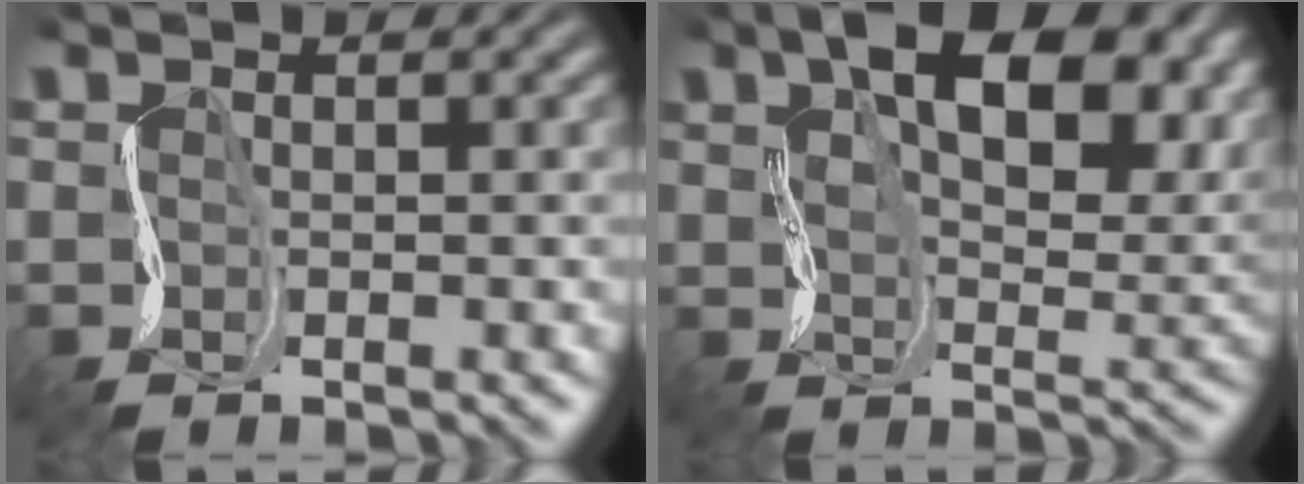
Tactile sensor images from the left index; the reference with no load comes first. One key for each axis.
{"total": 13.7, "fx": 5.6, "fy": 6.6, "fz": 10.6, "tx": -0.166, "ty": 0.010, "tz": 0.091}